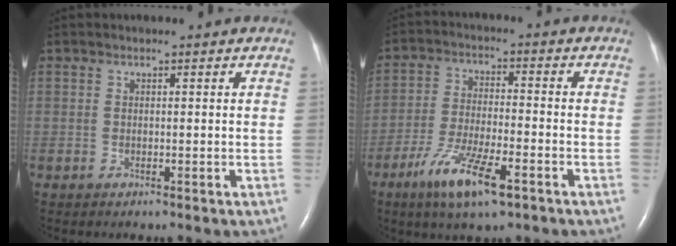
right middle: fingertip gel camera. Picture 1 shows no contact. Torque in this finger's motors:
{"motor_torque": [1.16, -0.98, 0.22, 0.16]}